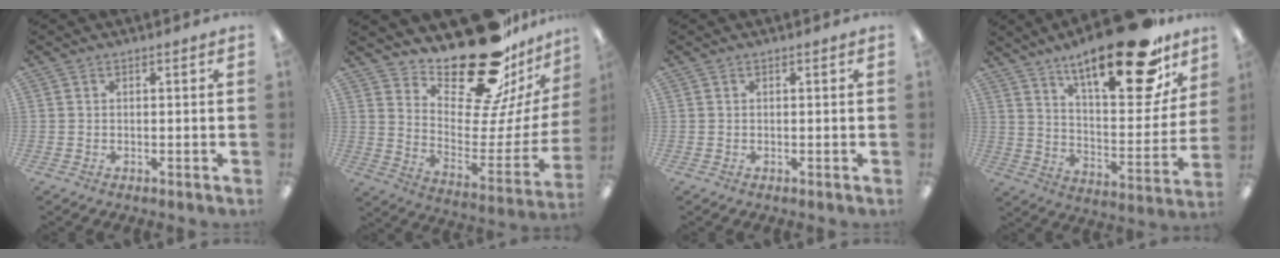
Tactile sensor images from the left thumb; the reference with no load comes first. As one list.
[{"total": 26.0, "force": [20.1, 9.0, 13.8], "torque": [-0.201, -0.141, 0.341]}, {"total": 0.0}, {"total": 24.6, "force": [17.1, 7.8, 15.8], "torque": [-0.225, -0.114, 0.275]}]